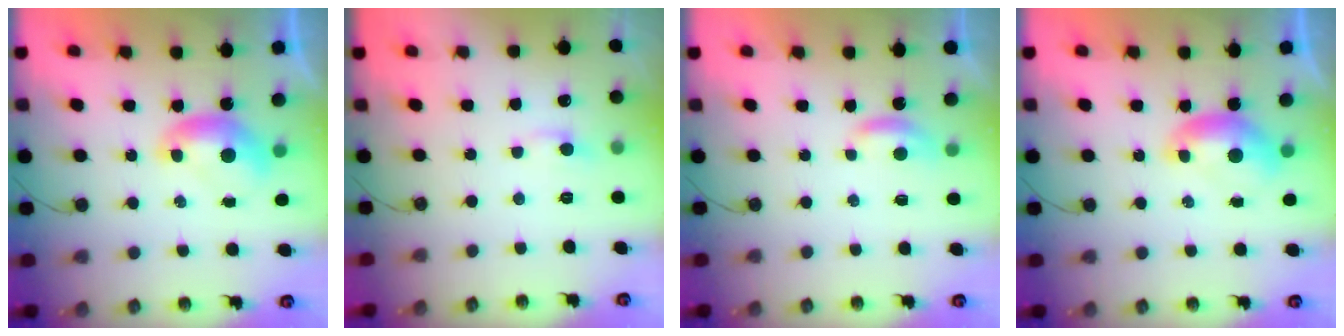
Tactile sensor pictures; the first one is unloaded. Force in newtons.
{"total": 0.6, "press": 0.0, "slide": 0.6}
{"total": 2.0, "press": 2.0, "slide": 0.4}
{"total": 0.0}